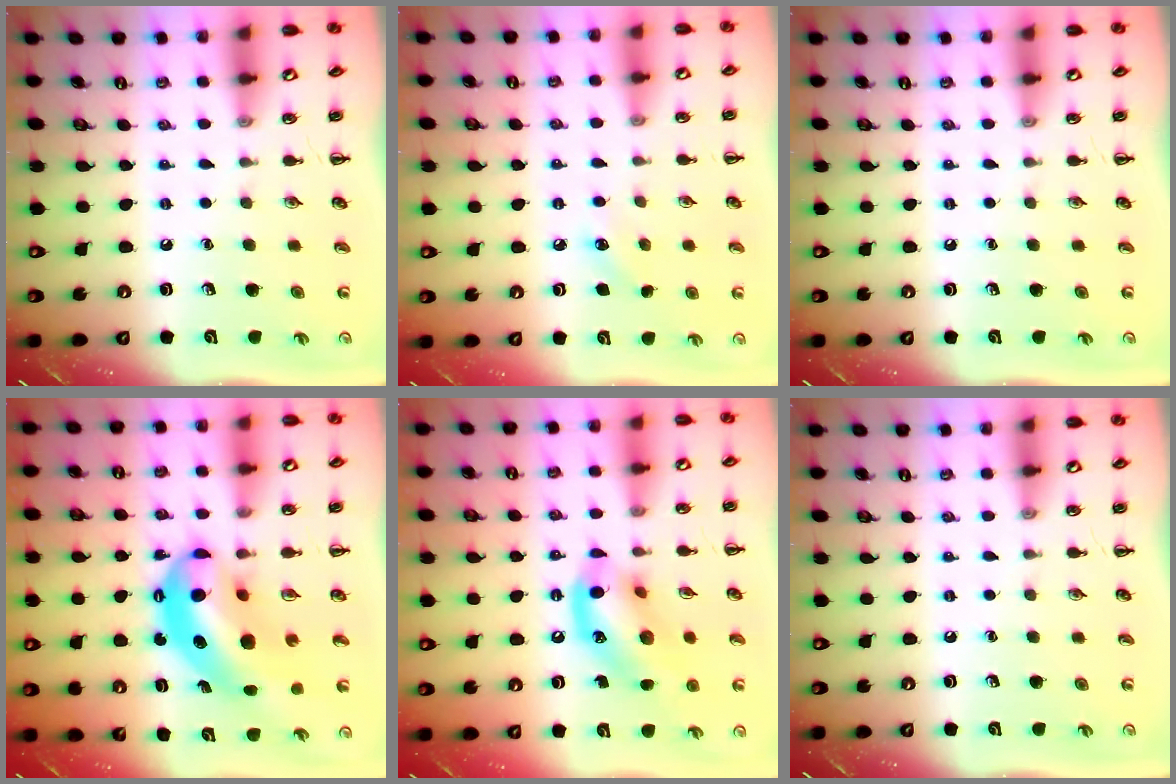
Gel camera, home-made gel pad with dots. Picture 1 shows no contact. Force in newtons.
{"total": 6.2, "press": 6.0, "slide": 1.8}
{"total": 0.0}
{"total": 13.2, "press": 12.9, "slide": 3.1}
{"total": 13.3, "press": 12.9, "slide": 3.1}
{"total": 0.0}